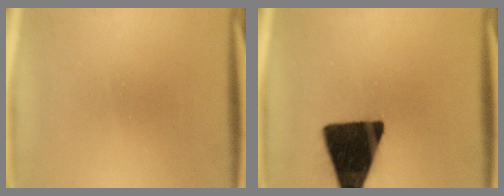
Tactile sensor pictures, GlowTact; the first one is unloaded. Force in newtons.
{"total": 16.5}